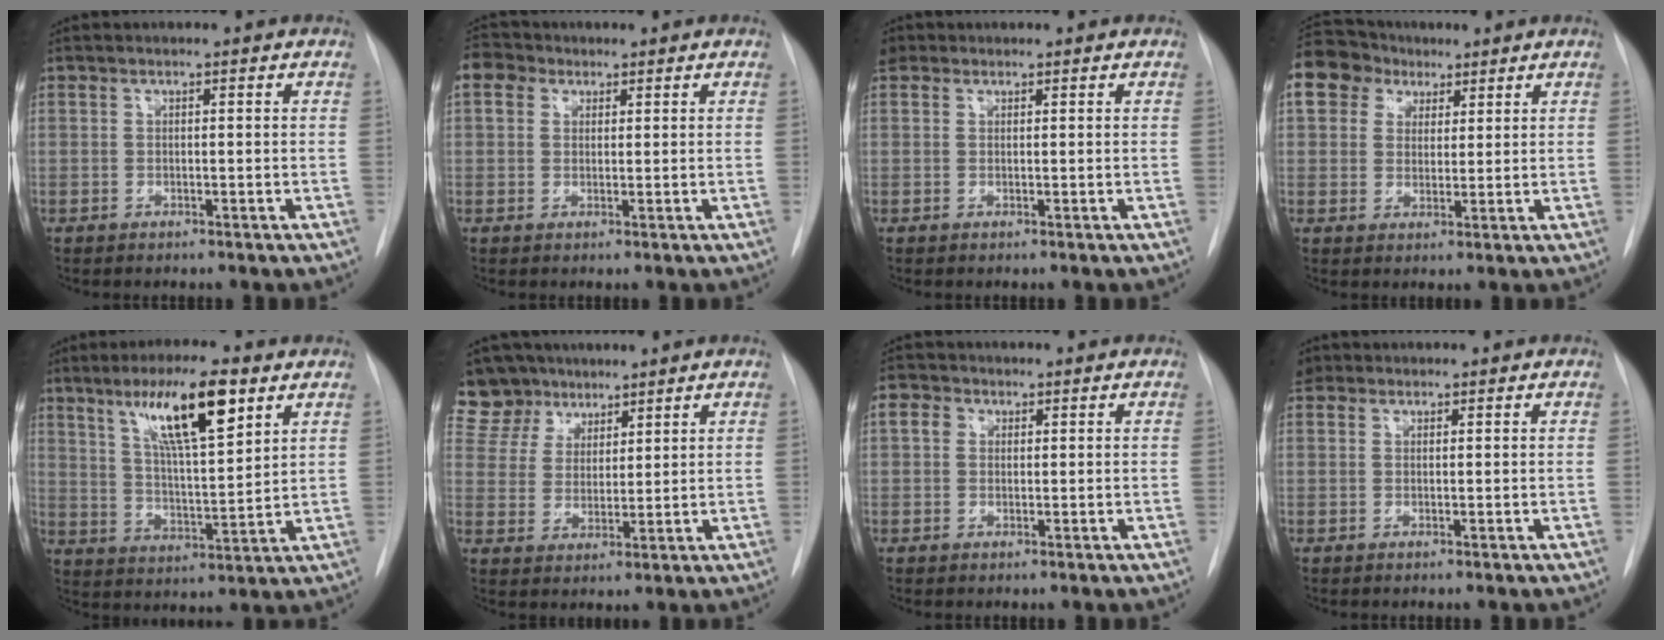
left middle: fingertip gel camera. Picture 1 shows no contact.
{"total": 4.4, "force": [2.2, 3.4, 1.6], "torque": [-0.039, 0.021, 0.042]}
{"total": 2.7, "force": [1.6, 2.1, 0.6], "torque": [-0.011, 0.018, 0.027]}
{"total": 14.2, "force": [7.1, 11.3, 4.8], "torque": [-0.141, 0.065, 0.133]}
{"total": 13.0, "force": [7.1, 1.9, 10.8], "torque": [-0.190, 0.004, 0.123]}
{"total": 9.9, "force": [7.8, 6.0, 0.5], "torque": [-0.010, 0.021, 0.151]}
{"total": 2.7, "force": [0.9, 2.4, 1.1], "torque": [-0.021, 0.012, 0.014]}
{"total": 2.8, "force": [1.7, 2.1, 0.5], "torque": [-0.009, 0.017, 0.029]}